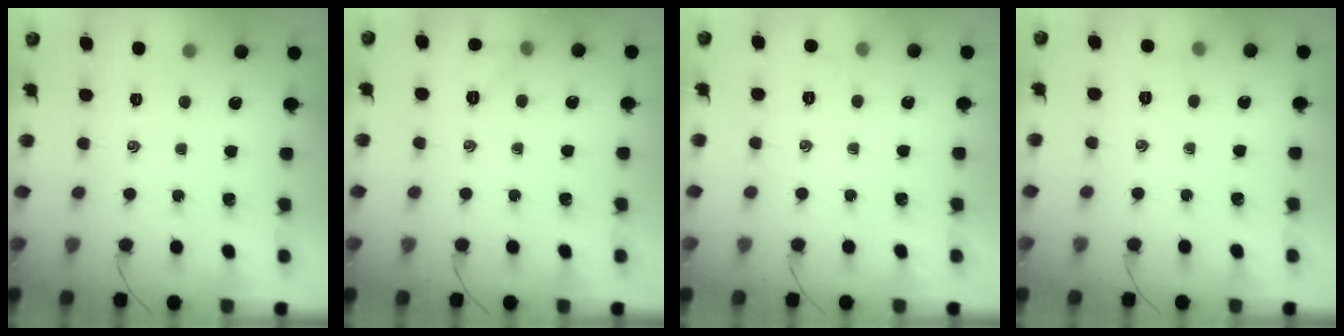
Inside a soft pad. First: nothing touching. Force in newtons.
{"total": 6.1, "press": 5.9, "slide": 1.4}
{"total": 3.8, "press": 3.7, "slide": 1.1}
{"total": 3.6, "press": 3.4, "slide": 1.1}